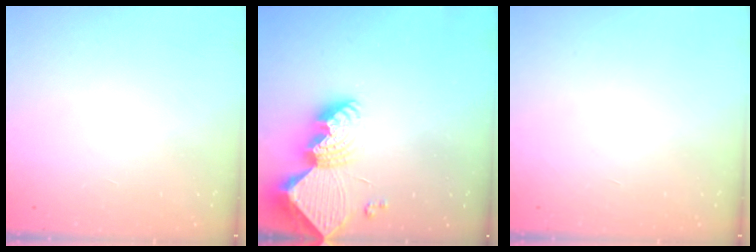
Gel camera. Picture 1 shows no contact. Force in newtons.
{"total": 17.1, "press": 17.0, "slide": 1.4}
{"total": 0.0}